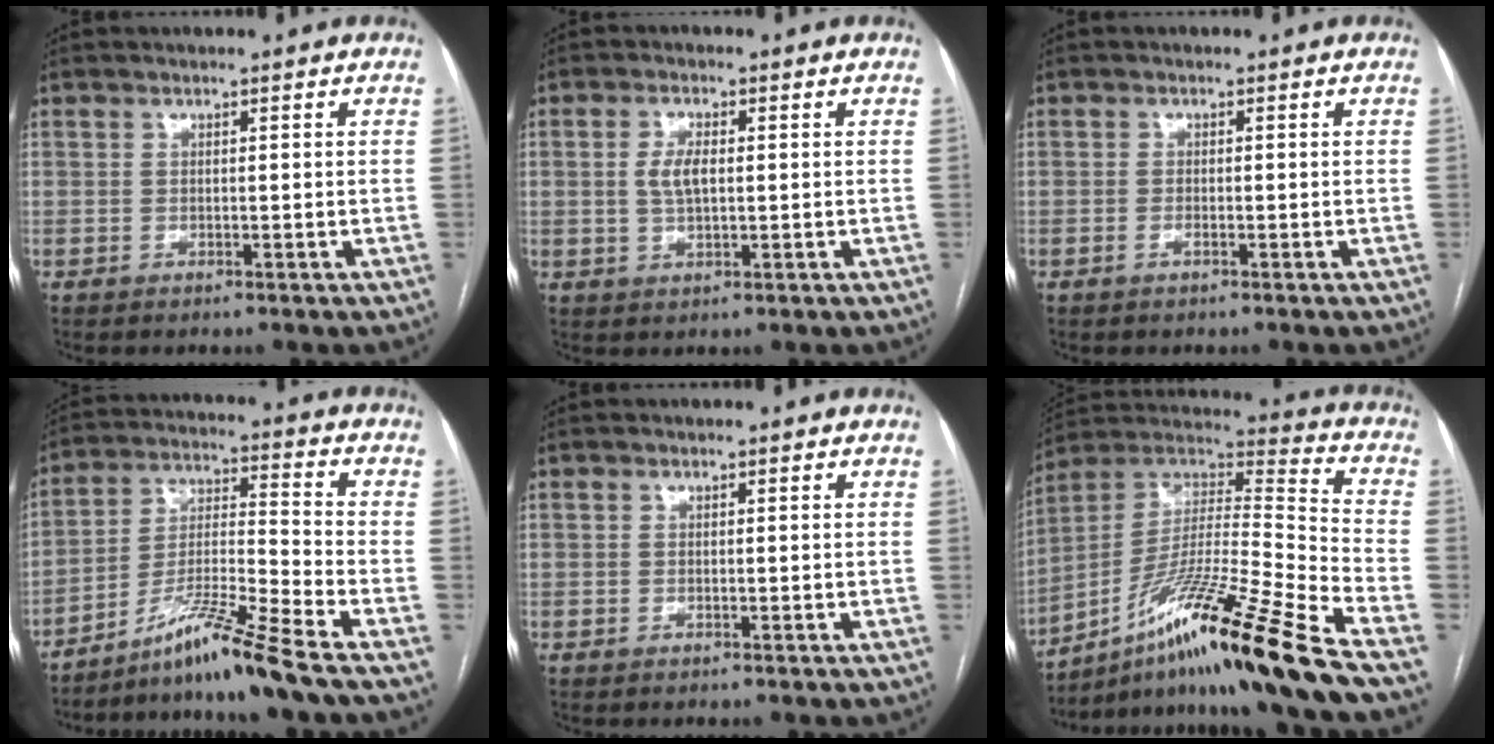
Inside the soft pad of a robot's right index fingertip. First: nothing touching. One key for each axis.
{"total": 3.8, "fx": 0.3, "fy": 1.6, "fz": 3.4, "tx": -0.073, "ty": 0.004, "tz": 0.009}
{"total": 0.8, "fx": -0.5, "fy": 0.1, "fz": 0.6, "tx": -0.014, "ty": 0.000, "tz": -0.008}
{"total": 11.3, "fx": -8.8, "fy": -1.9, "fz": 7.0, "tx": -0.142, "ty": -0.012, "tz": -0.156}
{"total": 0.0}
{"total": 22.8, "fx": -15.0, "fy": -2.0, "fz": 17.0, "tx": -0.296, "ty": -0.010, "tz": -0.267}